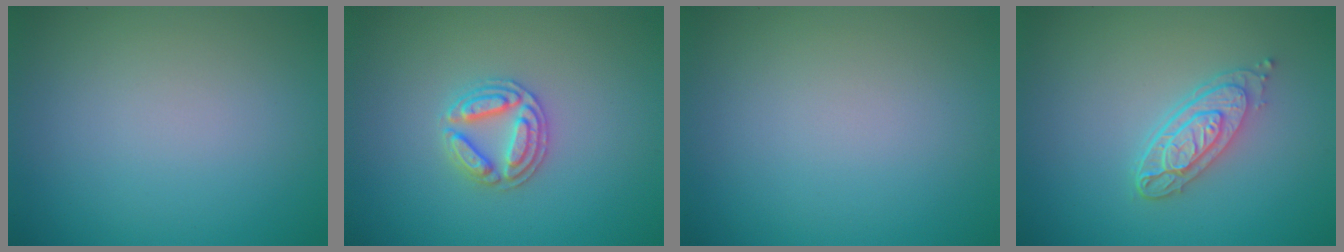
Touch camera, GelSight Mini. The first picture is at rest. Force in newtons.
{"total": 2.8, "press": 2.7, "slide": 0.5}
{"total": 0.0}
{"total": 3.9, "press": 3.0, "slide": 2.5}